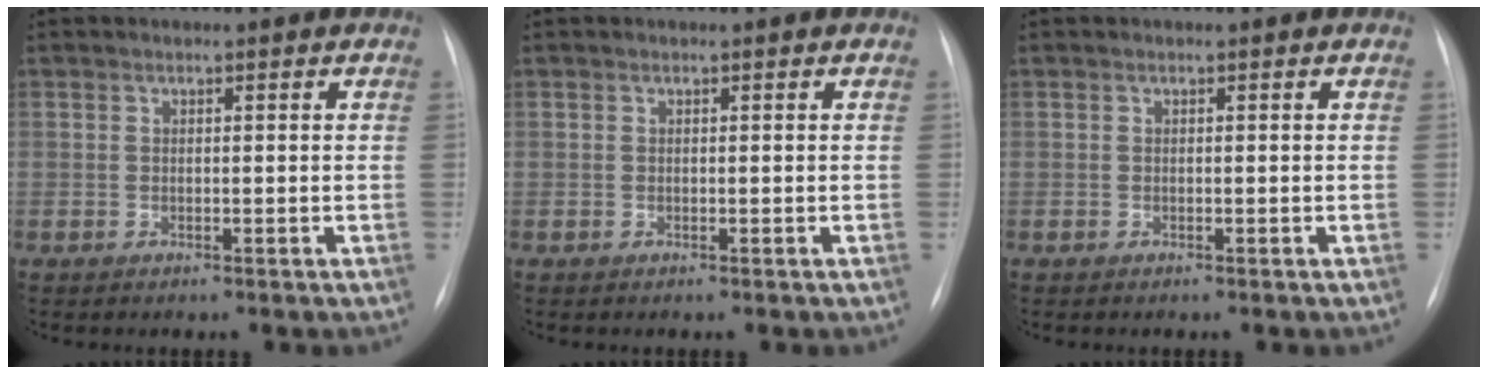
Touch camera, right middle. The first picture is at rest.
{"total": 0.0}
{"total": 0.0}